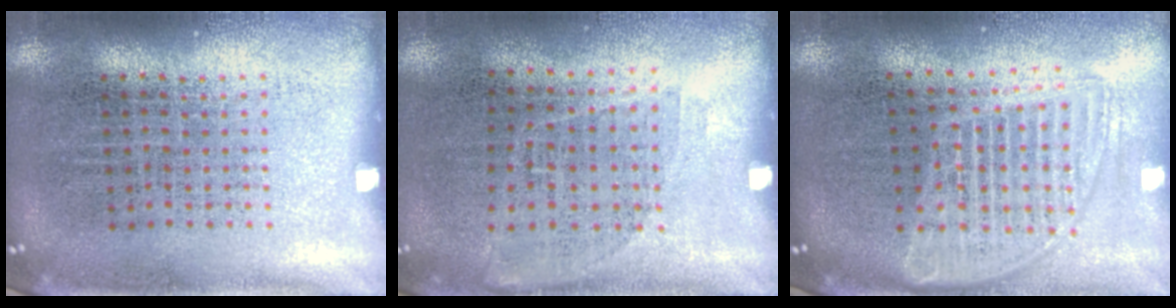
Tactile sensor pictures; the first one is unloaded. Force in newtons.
{"total": 1.0, "press": 0.8, "slide": 0.6}
{"total": 1.7, "press": 1.4, "slide": 0.9}